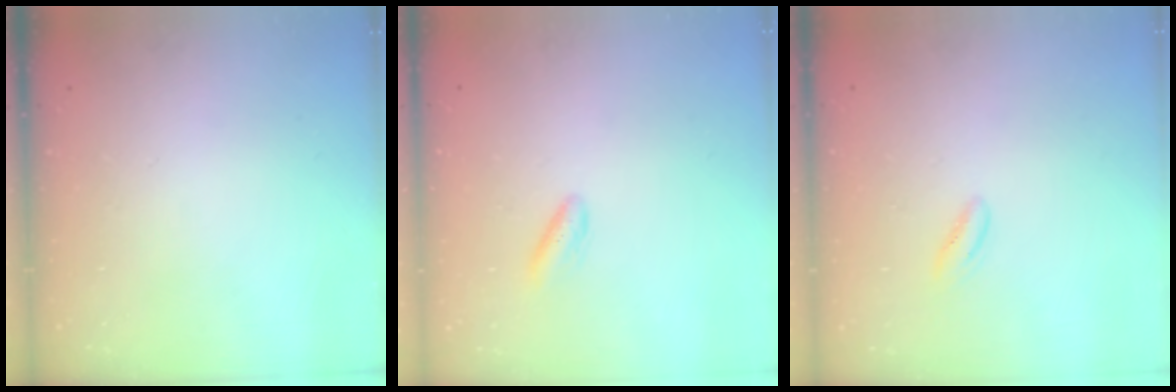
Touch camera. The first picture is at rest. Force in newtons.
{"total": 4.1, "press": 3.8, "slide": 1.4}
{"total": 2.6, "press": 2.5, "slide": 0.6}